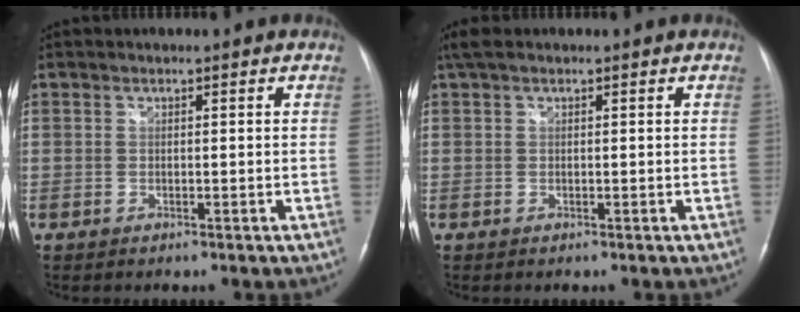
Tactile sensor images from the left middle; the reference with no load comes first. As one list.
[{"total": 2.5, "force": [1.7, 0.8, 1.7], "torque": [-0.037, 0.033, 0.034]}]